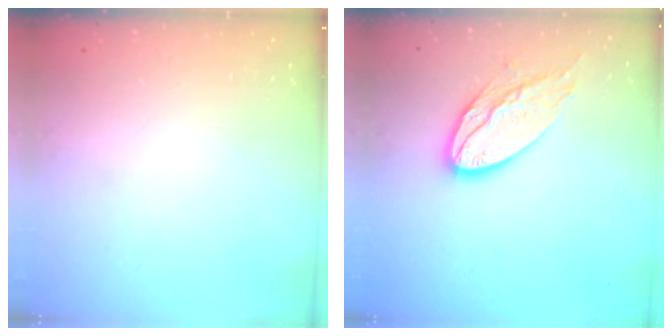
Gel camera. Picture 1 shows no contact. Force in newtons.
{"total": 12.9, "press": 12.9, "slide": 1.0}